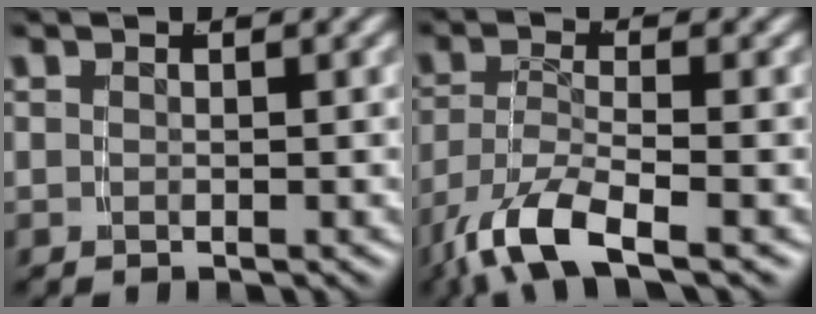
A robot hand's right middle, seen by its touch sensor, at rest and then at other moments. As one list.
[{"total": 5.6, "force": [-3.3, 2.0, 4.1], "torque": [-0.091, -0.033, -0.038]}]